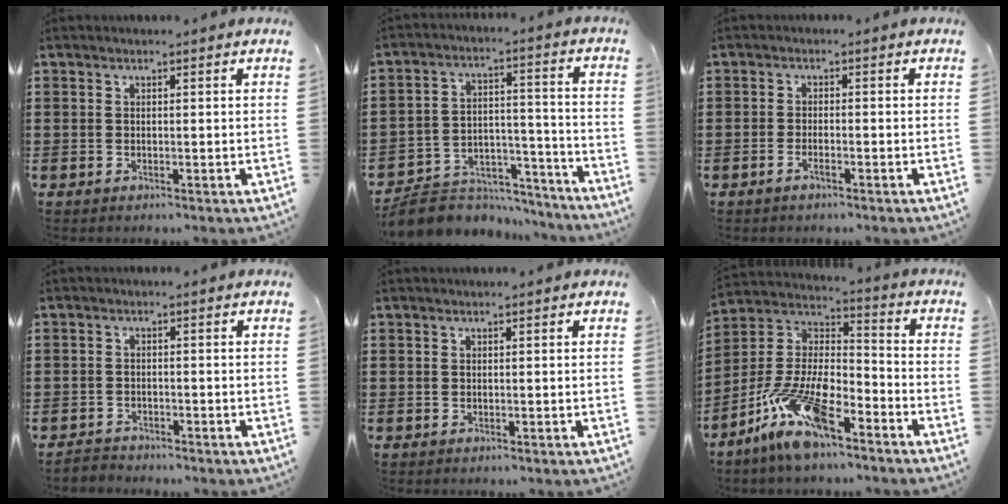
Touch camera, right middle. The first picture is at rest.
{"total": 7.4, "force": [-6.7, 2.7, 1.3], "torque": [-0.028, 0.022, -0.130]}
{"total": 1.5, "force": [-1.0, 0.3, 1.0], "torque": [-0.028, -0.004, -0.020]}
{"total": 1.8, "force": [-1.8, 0.4, -0.2], "torque": [-0.003, -0.001, -0.040]}
{"total": 0.0}
{"total": 14.0, "force": [-9.4, 4.4, 9.5], "torque": [-0.214, 0.015, -0.185]}